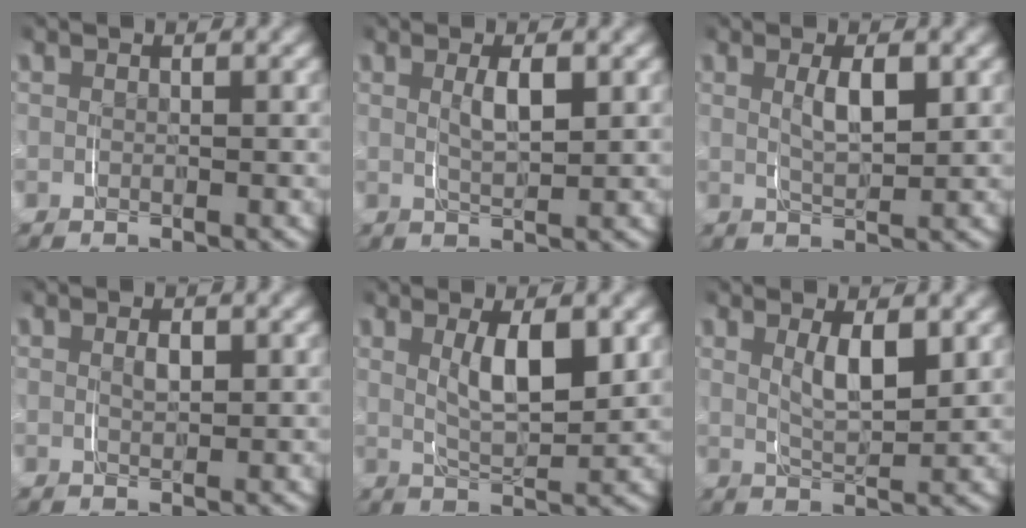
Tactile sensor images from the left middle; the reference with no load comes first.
{"total": 2.5, "force": [0.8, 0.6, 2.3], "torque": [-0.042, -0.007, 0.019]}
{"total": 2.8, "force": [0.8, 0.8, 2.6], "torque": [-0.046, -0.007, 0.019]}
{"total": 1.2, "force": [0.4, 0.5, 1.0], "torque": [-0.021, -0.006, 0.011]}
{"total": 4.3, "force": [1.0, 1.5, 3.9], "torque": [-0.065, -0.007, 0.022]}
{"total": 3.2, "force": [1.1, 1.0, 2.9], "torque": [-0.050, -0.009, 0.023]}